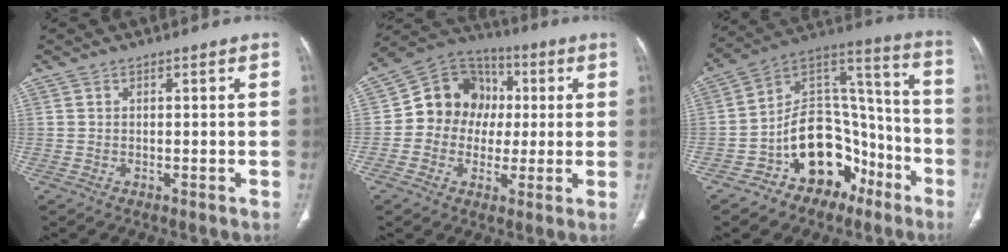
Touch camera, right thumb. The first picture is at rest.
{"total": 13.7, "force": [0.5, 12.1, 6.4], "torque": [-0.061, 0.026, -0.004]}
{"total": 18.6, "force": [-9.1, 12.6, 10.3], "torque": [-0.103, 0.107, -0.146]}